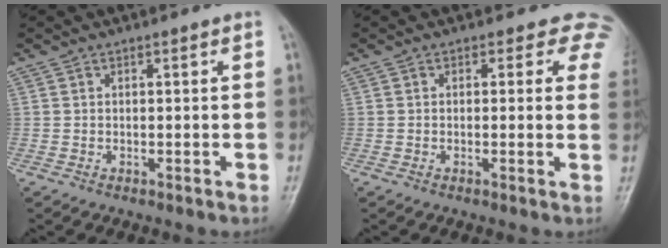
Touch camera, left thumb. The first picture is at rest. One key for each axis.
{"total": 5.1, "fx": 3.6, "fy": 3.3, "fz": 1.6, "tx": 0.022, "ty": -0.008, "tz": 0.011}